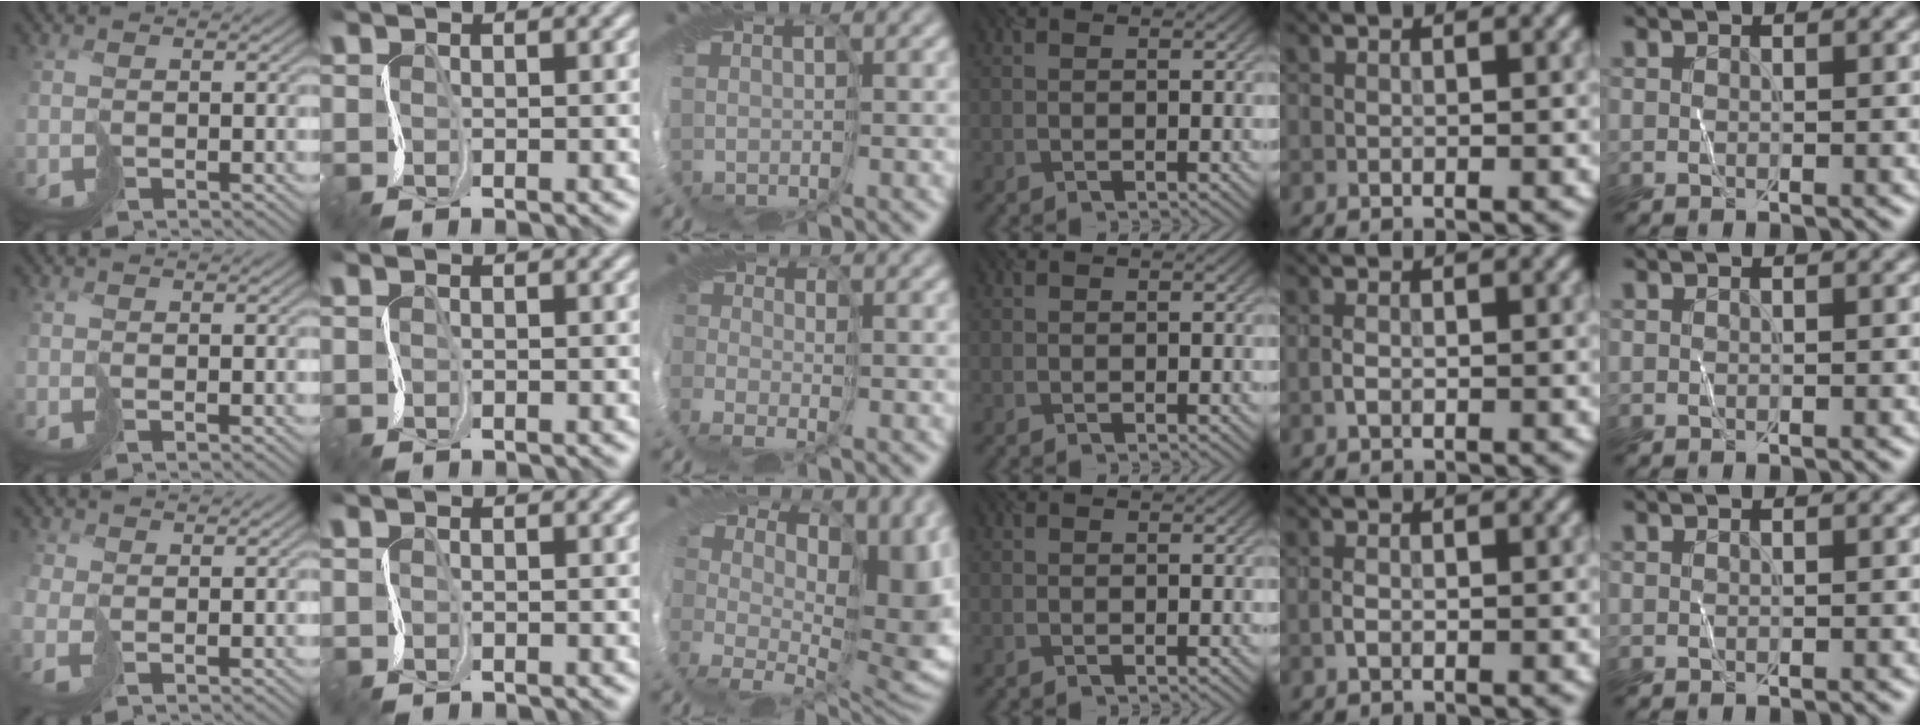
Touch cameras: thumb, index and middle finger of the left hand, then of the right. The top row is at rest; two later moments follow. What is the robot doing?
{"motion": "cut", "object": "receipt paper"}